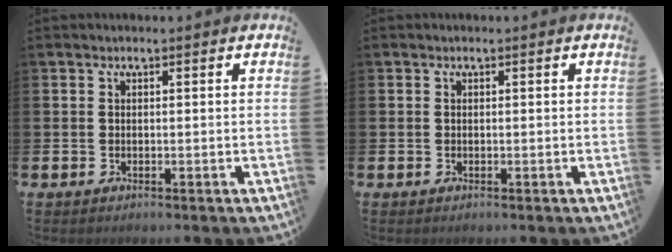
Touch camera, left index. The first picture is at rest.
{"total": 0.0}